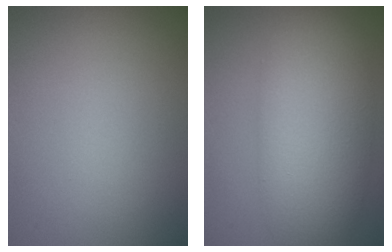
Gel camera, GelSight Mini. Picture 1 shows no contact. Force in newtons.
{"total": 8.3, "press": 8.3, "slide": 0.3}